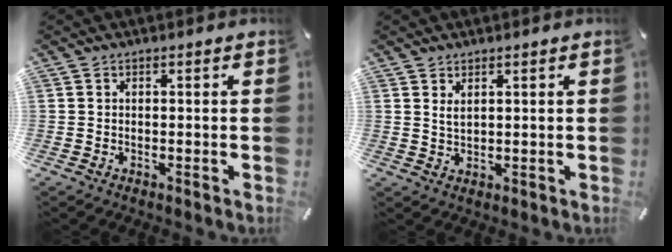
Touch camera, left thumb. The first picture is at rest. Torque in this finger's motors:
{"motor_torque": [0.23, -0.07, 0.26, -0.19, 0.01]}